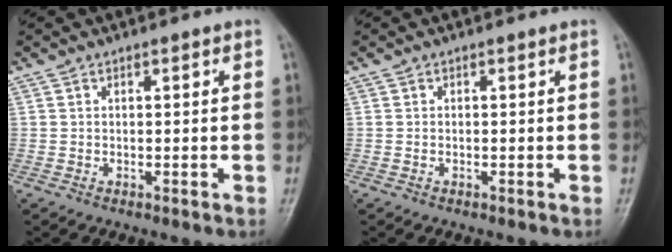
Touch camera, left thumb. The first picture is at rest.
{"total": 0.0}